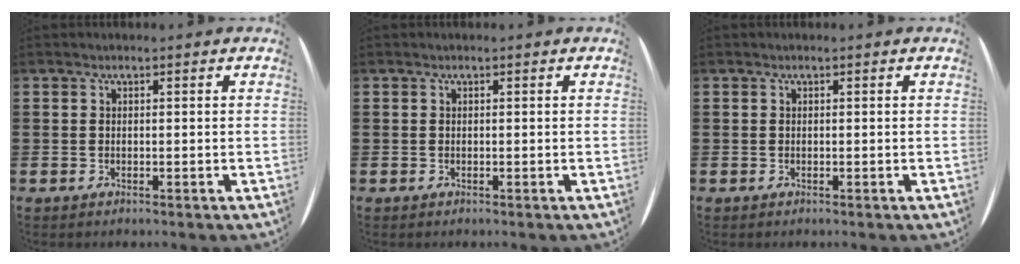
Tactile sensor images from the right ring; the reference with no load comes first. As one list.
[{"total": 0.0}, {"total": 0.0}]